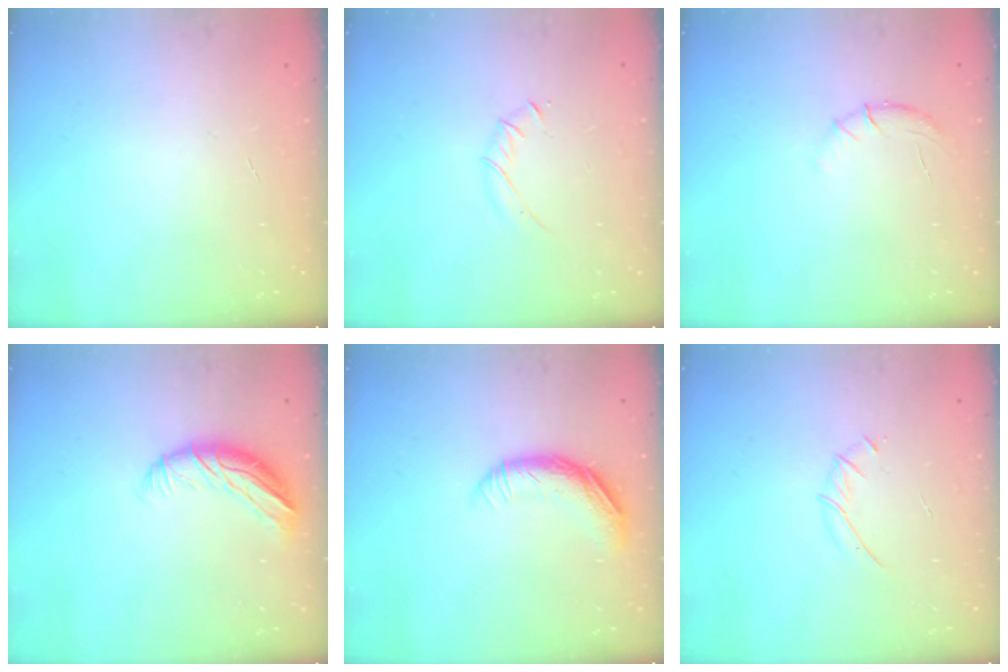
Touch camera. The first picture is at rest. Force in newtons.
{"total": 3.2, "press": 3.1, "slide": 0.7}
{"total": 7.1, "press": 6.8, "slide": 2.0}
{"total": 9.4, "press": 9.1, "slide": 2.4}
{"total": 10.8, "press": 10.5, "slide": 2.3}
{"total": 3.7, "press": 3.5, "slide": 0.9}